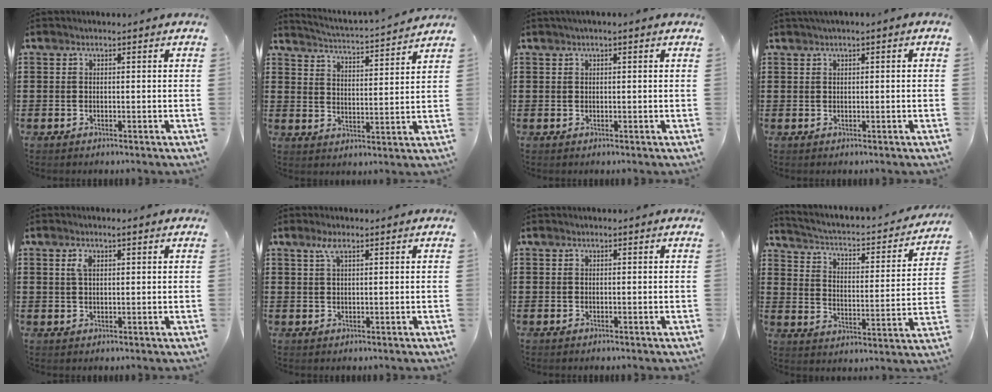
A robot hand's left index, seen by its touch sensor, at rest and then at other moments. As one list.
[{"total": 3.1, "force": [3.0, -0.6, 0.4], "torque": [-0.028, -0.031, 0.043]}, {"total": 0.8, "force": [0.3, 0.0, 0.7], "torque": [-0.012, 0.000, 0.005]}, {"total": 0.7, "force": [0.1, 0.0, 0.7], "torque": [-0.010, -0.002, 0.003]}, {"total": 2.3, "force": [1.0, 0.8, 1.9], "torque": [-0.041, 0.006, 0.015]}, {"total": 2.6, "force": [1.4, 0.7, 2.0], "torque": [-0.044, 0.006, 0.024]}, {"total": 0.0}, {"total": 2.0, "force": [1.5, 0.6, 1.3], "torque": [-0.041, -0.025, 0.011]}]